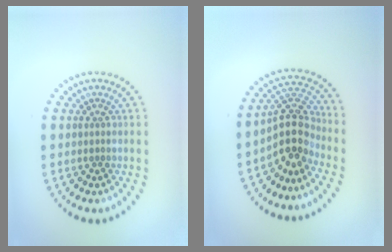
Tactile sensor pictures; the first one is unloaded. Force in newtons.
{"total": 4.4, "press": 3.8, "slide": 2.3}